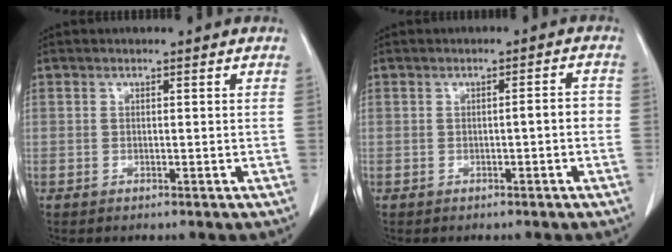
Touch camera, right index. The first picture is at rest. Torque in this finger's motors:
{"motor_torque": [0.19, -0.10, 0.16, 0.04]}